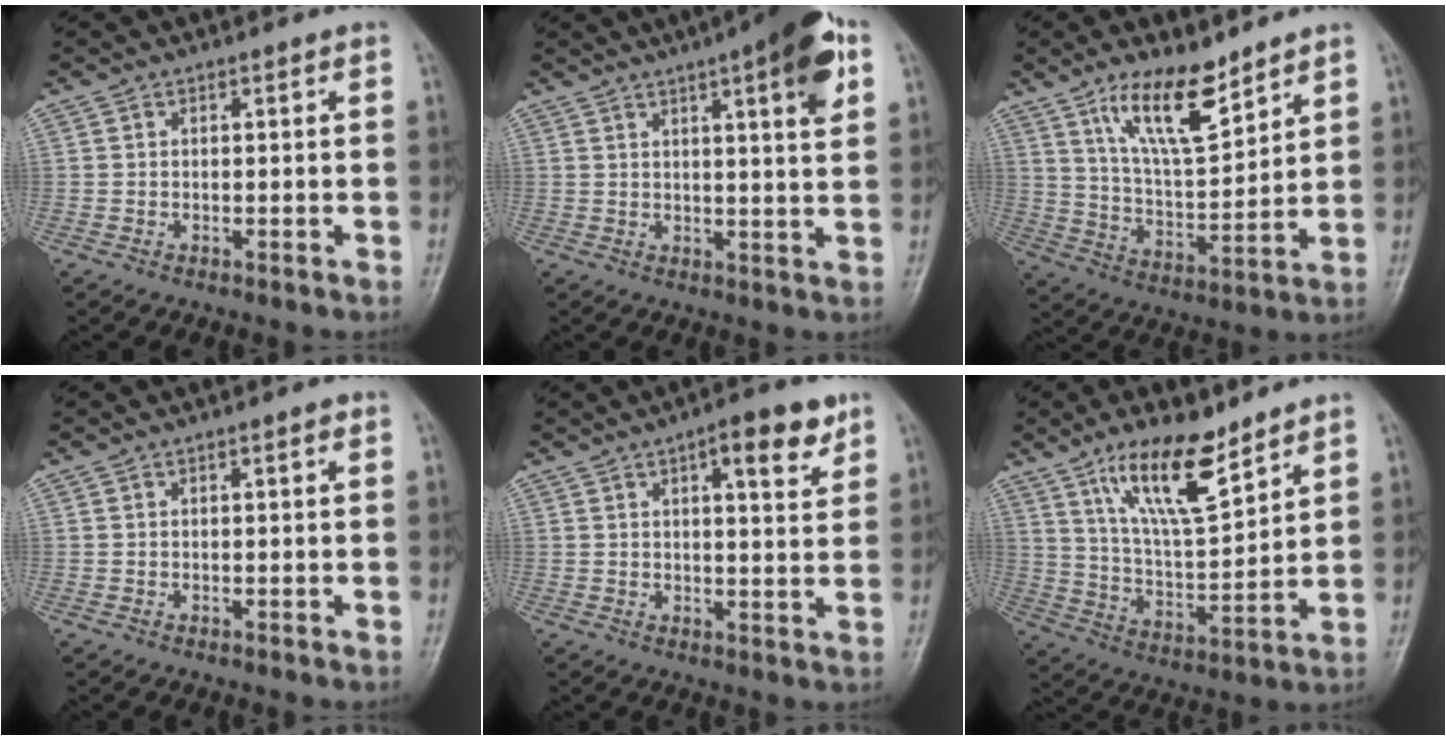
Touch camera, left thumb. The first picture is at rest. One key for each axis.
{"total": 11.7, "fx": 5.5, "fy": 2.3, "fz": 10.0, "tx": -0.125, "ty": -0.010, "tz": 0.068}
{"total": 12.8, "fx": 8.7, "fy": 4.0, "fz": 8.5, "tx": -0.129, "ty": -0.063, "tz": 0.166}
{"total": 1.0, "fx": 0.4, "fy": 0.2, "fz": 0.8, "tx": -0.013, "ty": 0.002, "tz": 0.005}
{"total": 8.2, "fx": 4.5, "fy": 2.6, "fz": 6.4, "tx": -0.073, "ty": -0.020, "tz": 0.059}
{"total": 14.4, "fx": 9.5, "fy": 4.3, "fz": 9.9, "tx": -0.152, "ty": -0.059, "tz": 0.180}